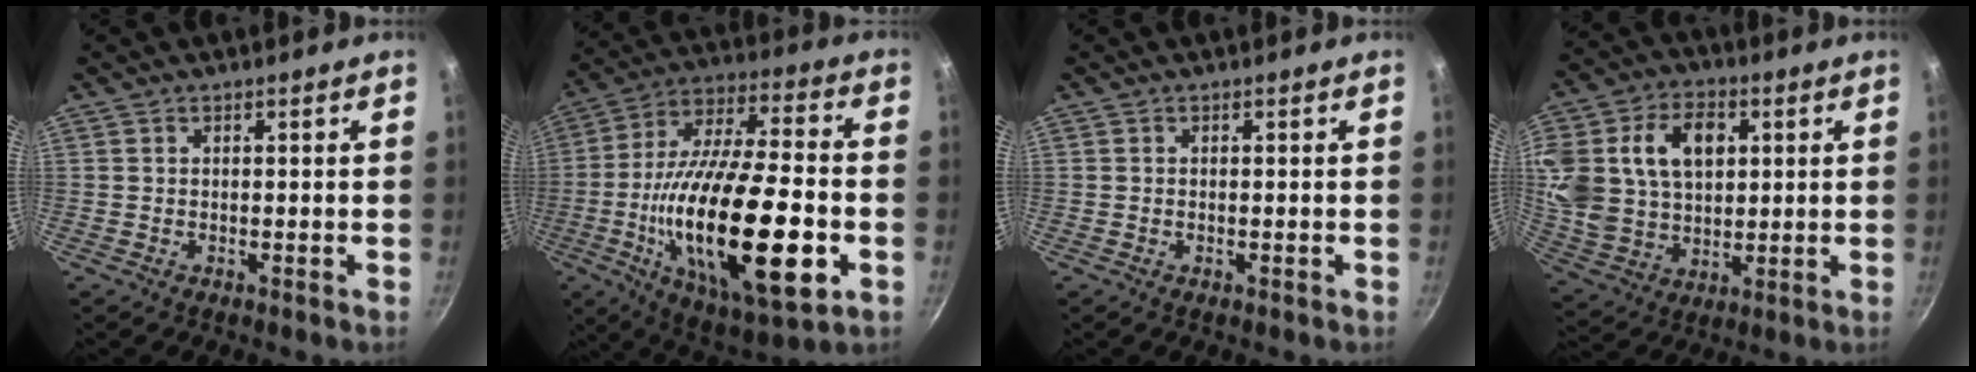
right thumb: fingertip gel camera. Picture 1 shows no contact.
{"total": 30.4, "force": [-7.2, 10.8, 27.5], "torque": [-0.469, 0.015, -0.113]}
{"total": 0.0}
{"total": 23.3, "force": [6.1, 16.7, 15.1], "torque": [-0.319, 0.018, 0.115]}